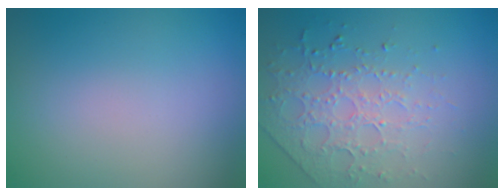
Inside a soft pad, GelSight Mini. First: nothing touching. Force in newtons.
{"total": 4.1, "press": 3.3, "slide": 2.4}